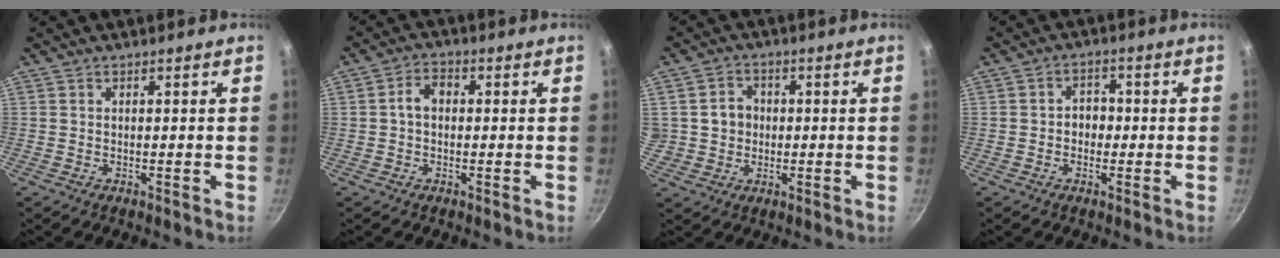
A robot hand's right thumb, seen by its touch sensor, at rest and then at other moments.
{"total": 4.0, "force": [0.1, 2.9, 2.7], "torque": [-0.037, 0.014, -0.004]}
{"total": 6.0, "force": [0.4, 5.5, 2.5], "torque": [-0.011, 0.010, 0.006]}
{"total": 3.8, "force": [-0.6, 3.1, 2.0], "torque": [-0.004, 0.012, -0.012]}